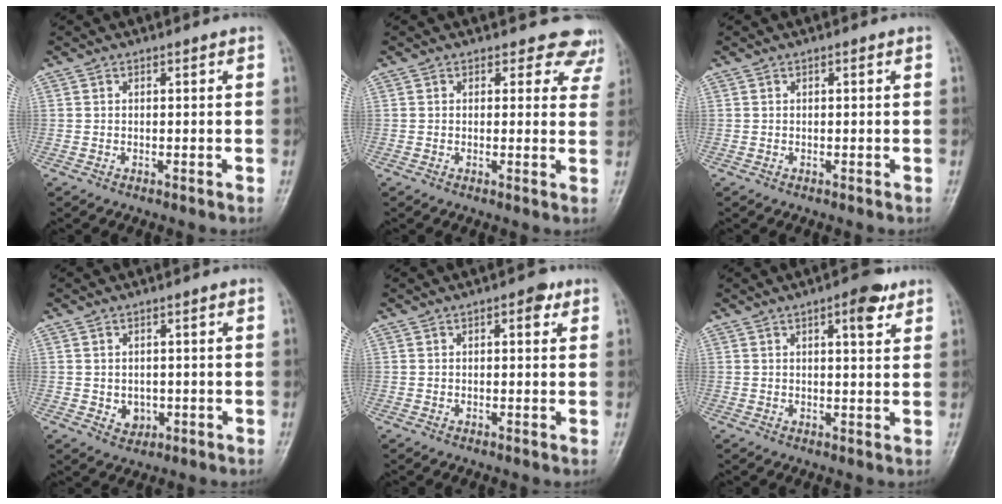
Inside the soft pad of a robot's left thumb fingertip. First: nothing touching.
{"total": 6.3, "force": [5.4, 3.3, -0.1], "torque": [0.054, -0.024, 0.031]}
{"total": 0.0}
{"total": 2.8, "force": [-0.5, 2.5, 1.3], "torque": [-0.006, 0.000, 0.002]}
{"total": 2.7, "force": [1.2, 1.3, 2.1], "torque": [-0.020, 0.001, 0.011]}
{"total": 5.5, "force": [3.0, 1.8, 4.2], "torque": [-0.048, -0.011, 0.037]}